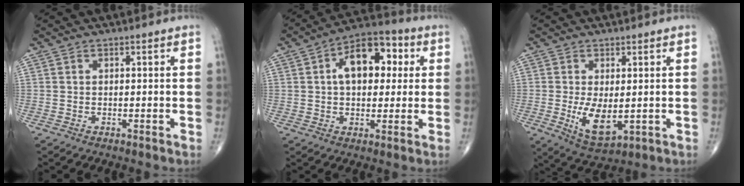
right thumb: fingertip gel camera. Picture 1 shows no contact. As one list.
[{"total": 13.4, "force": [2.9, 8.0, 10.4], "torque": [-0.128, 0.021, 0.035]}, {"total": 7.5, "force": [-0.8, 3.5, 6.5], "torque": [-0.111, -0.022, 0.000]}]